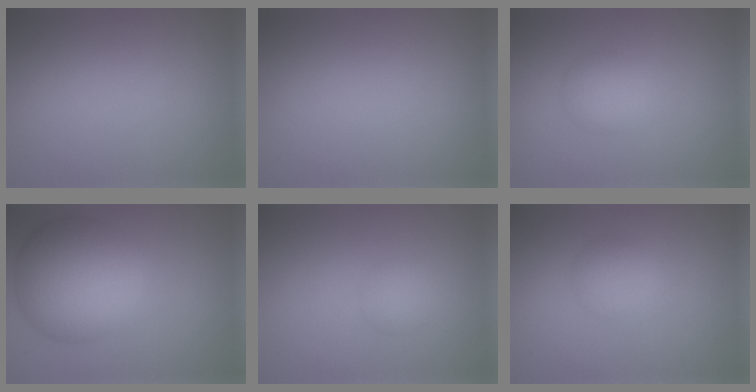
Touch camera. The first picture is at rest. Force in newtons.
{"total": 0.0}
{"total": 2.2, "press": 2.2, "slide": 0.1}
{"total": 10.4, "press": 10.4, "slide": 0.5}
{"total": 1.7, "press": 1.7, "slide": 0.0}
{"total": 2.3, "press": 2.3, "slide": 0.1}